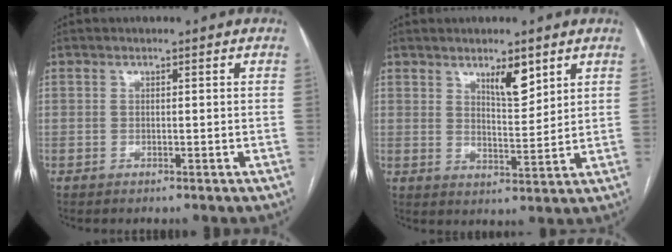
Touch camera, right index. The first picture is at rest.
{"total": 5.3, "force": [3.5, 1.4, 3.8], "torque": [-0.066, -0.006, 0.061]}